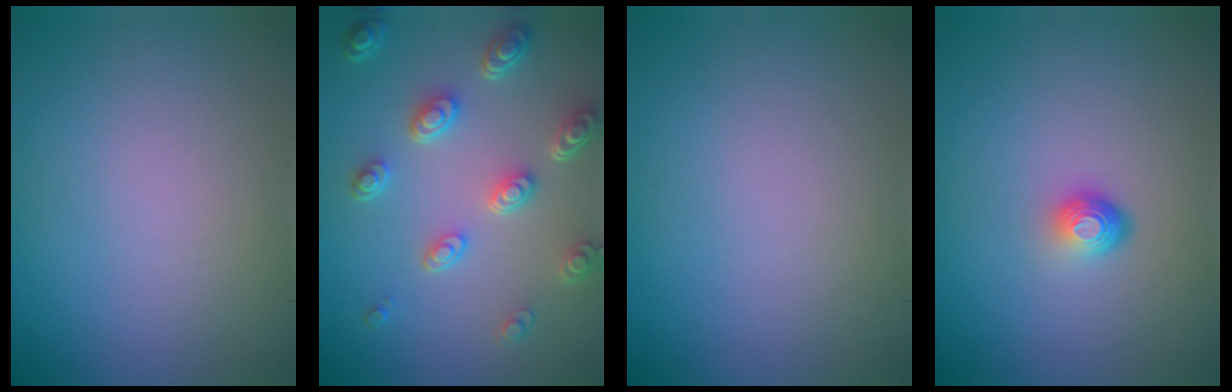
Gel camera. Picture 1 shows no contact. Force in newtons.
{"total": 5.0, "press": 3.7, "slide": 3.3}
{"total": 0.0}
{"total": 1.9, "press": 1.3, "slide": 1.4}